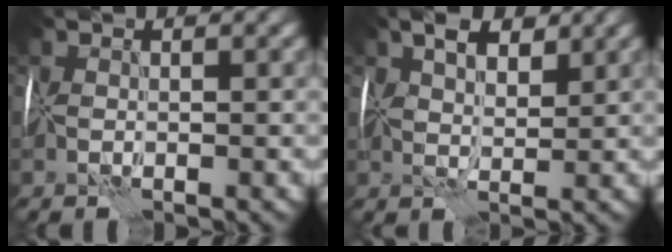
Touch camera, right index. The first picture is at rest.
{"total": 3.9, "force": [2.2, 2.0, 2.5], "torque": [-0.036, -0.003, 0.033]}